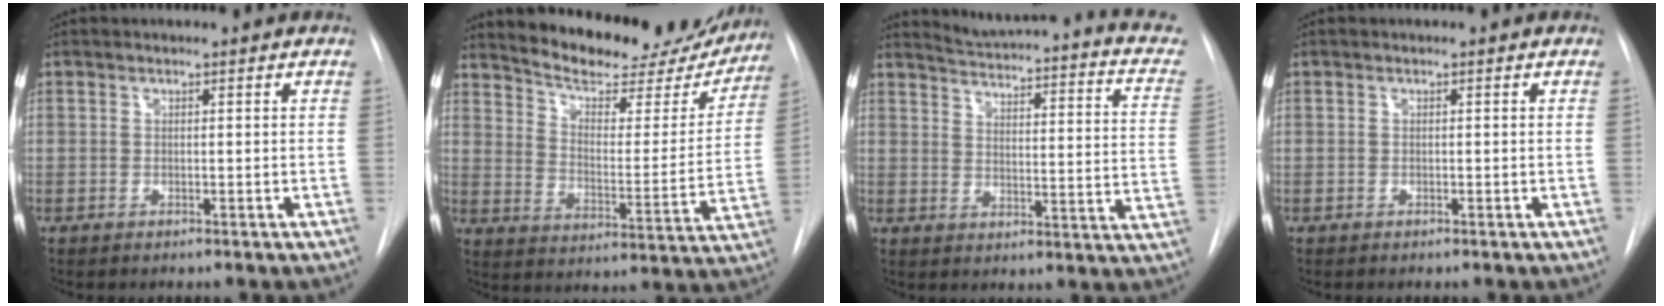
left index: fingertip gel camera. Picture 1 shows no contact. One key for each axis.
{"total": 21.4, "fx": 19.6, "fy": 5.4, "fz": 6.4, "tx": -0.082, "ty": -0.042, "tz": 0.259}
{"total": 18.5, "fx": 15.4, "fy": 2.4, "fz": 10.1, "tx": -0.137, "ty": -0.050, "tz": 0.168}
{"total": 0.0}